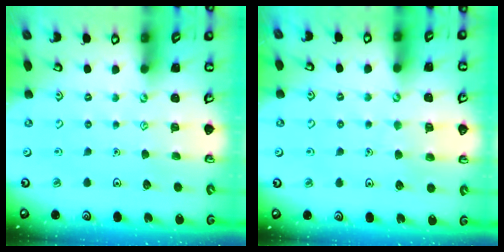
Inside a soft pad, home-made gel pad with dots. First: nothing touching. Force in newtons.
{"total": 4.4, "press": 4.4, "slide": 0.4}